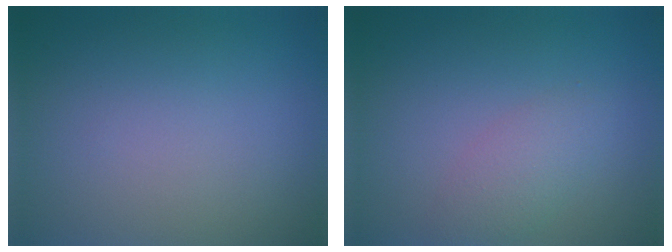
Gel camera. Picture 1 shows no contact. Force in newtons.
{"total": 2.2, "press": 2.2, "slide": 0.1}